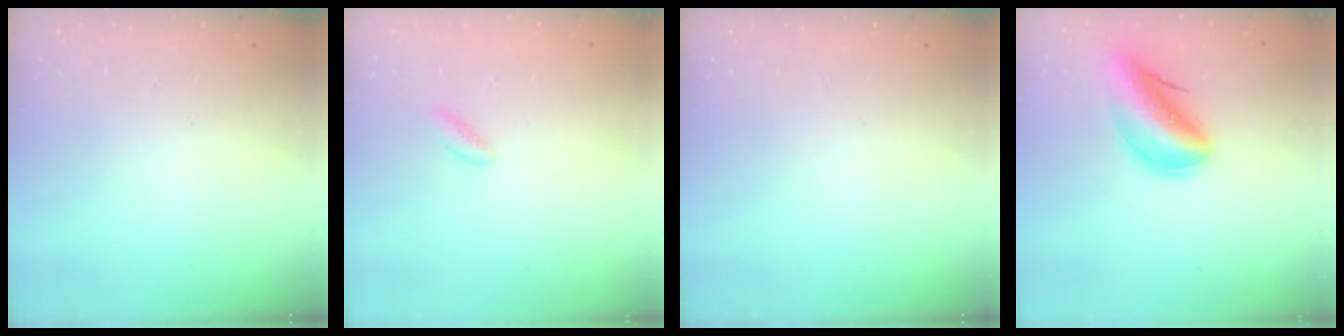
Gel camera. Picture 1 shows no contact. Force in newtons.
{"total": 1.3, "press": 1.1, "slide": 0.6}
{"total": 0.0}
{"total": 11.8, "press": 11.2, "slide": 3.7}